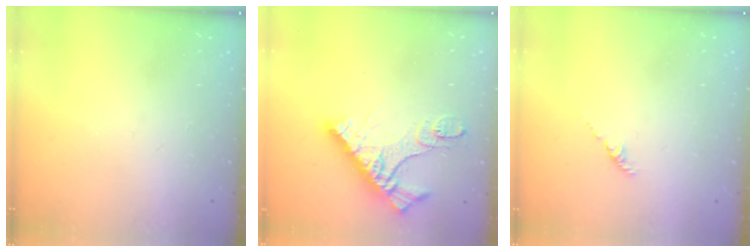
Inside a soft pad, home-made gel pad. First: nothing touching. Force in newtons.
{"total": 12.3, "press": 12.2, "slide": 1.2}
{"total": 1.2, "press": 1.1, "slide": 0.5}